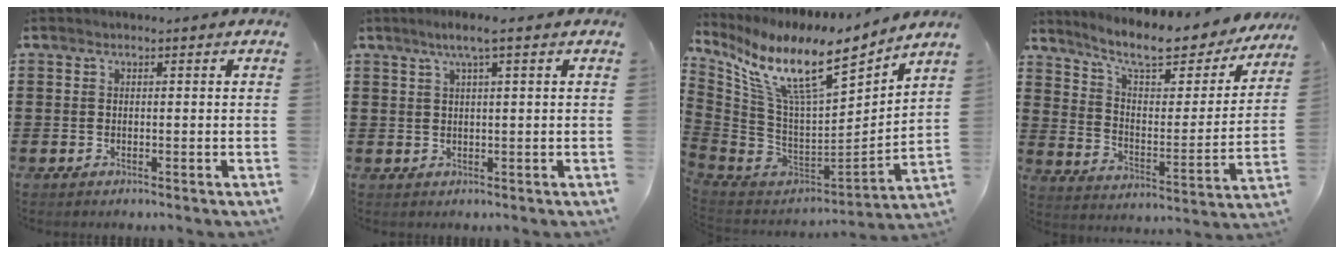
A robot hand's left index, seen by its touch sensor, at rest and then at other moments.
{"total": 2.7, "force": [1.3, -0.2, 2.3], "torque": [-0.046, 0.001, 0.022]}
{"total": 14.2, "force": [8.8, 3.9, 10.5], "torque": [-0.228, -0.055, 0.145]}
{"total": 9.4, "force": [7.9, 1.3, 4.9], "torque": [-0.110, -0.055, 0.130]}